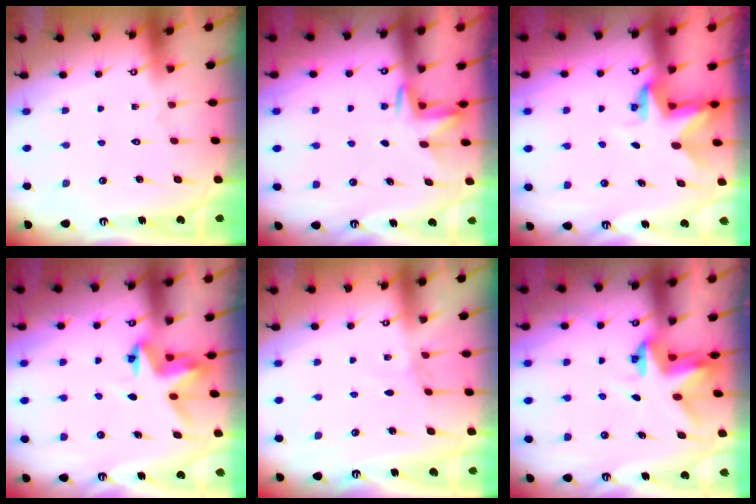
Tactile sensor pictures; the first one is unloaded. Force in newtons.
{"total": 2.6, "press": 2.6, "slide": 0.4}
{"total": 2.9, "press": 2.9, "slide": 0.2}
{"total": 4.1, "press": 4.1, "slide": 0.2}
{"total": 2.2, "press": 2.1, "slide": 0.4}
{"total": 3.9, "press": 3.9, "slide": 0.1}